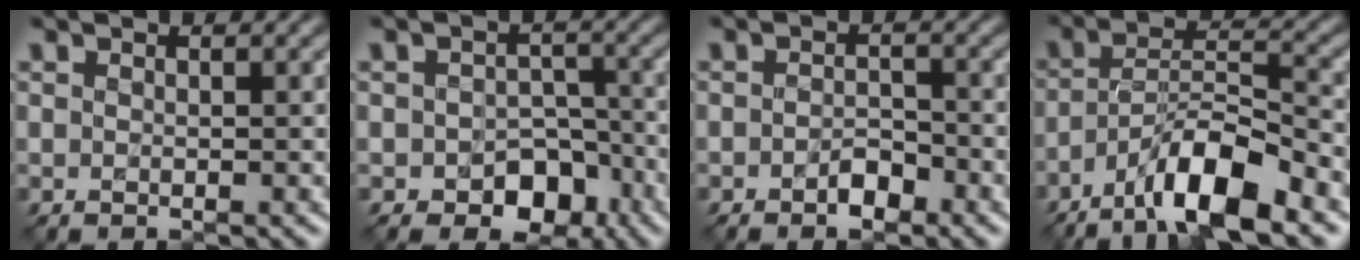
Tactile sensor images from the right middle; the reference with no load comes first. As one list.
[{"total": 4.4, "force": [-2.1, 3.1, 2.3], "torque": [-0.023, -0.003, -0.031]}, {"total": 1.8, "force": [-1.1, 0.9, 1.1], "torque": [-0.017, 0.007, -0.021]}, {"total": 8.4, "force": [-5.3, 1.9, 6.2], "torque": [-0.105, 0.015, -0.095]}]